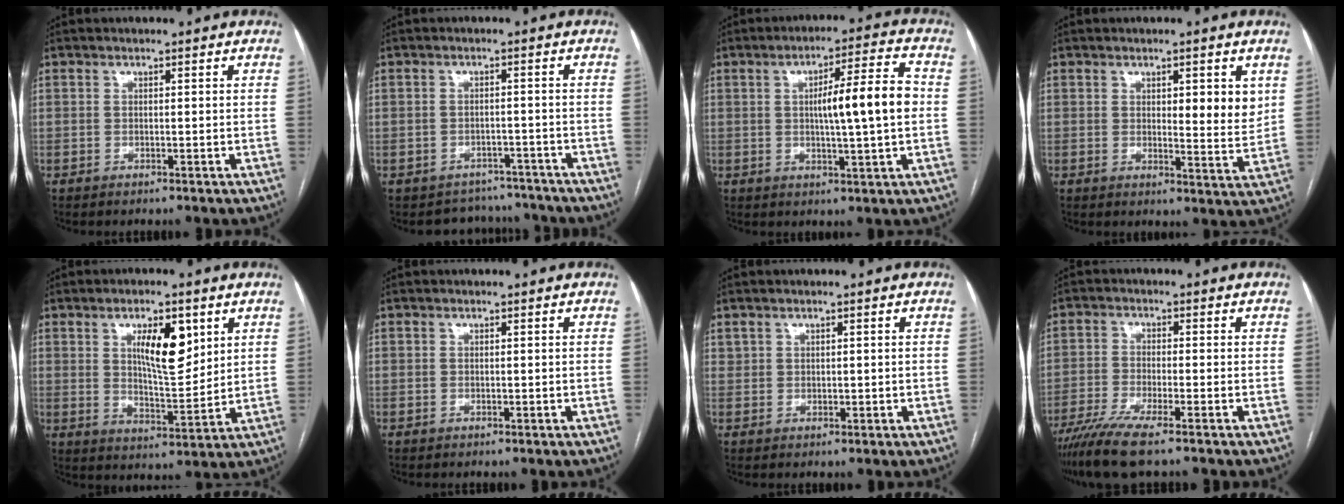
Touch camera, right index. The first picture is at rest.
{"total": 5.4, "force": [-4.8, 2.4, -1.0], "torque": [0.019, 0.025, -0.061]}
{"total": 10.6, "force": [0.5, 0.5, 10.6], "torque": [-0.166, 0.013, 0.007]}
{"total": 6.1, "force": [2.0, 1.5, 5.5], "torque": [-0.071, -0.015, 0.024]}
{"total": 9.6, "force": [3.8, 3.1, 8.3], "torque": [-0.138, -0.001, 0.070]}
{"total": 0.0}
{"total": 1.1, "force": [0.7, 0.7, 0.4], "torque": [-0.005, 0.000, 0.018]}
{"total": 7.8, "force": [-5.9, 0.1, 5.1], "torque": [-0.094, -0.018, -0.106]}